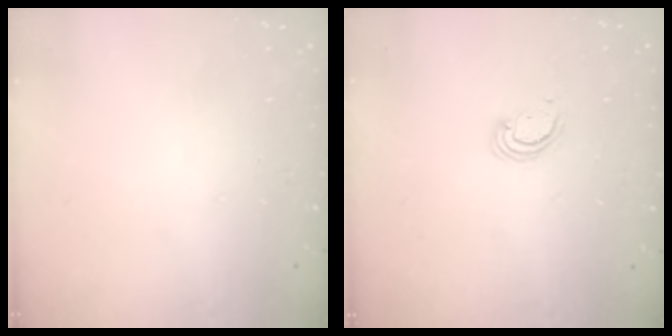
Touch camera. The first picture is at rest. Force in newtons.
{"total": 2.6, "press": 2.5, "slide": 0.2}